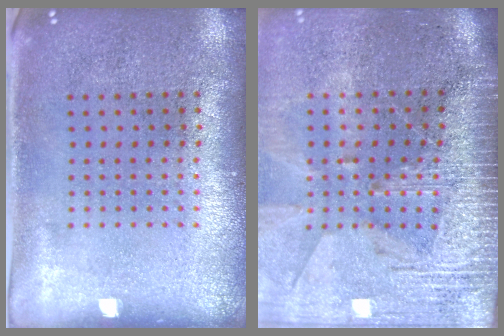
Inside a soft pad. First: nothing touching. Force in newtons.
{"total": 3.9, "press": 3.4, "slide": 1.8}